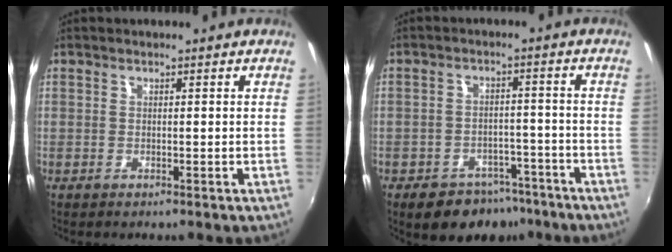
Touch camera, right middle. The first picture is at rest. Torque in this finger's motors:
{"motor_torque": [0.76, -1.00, 0.07, 0.02]}